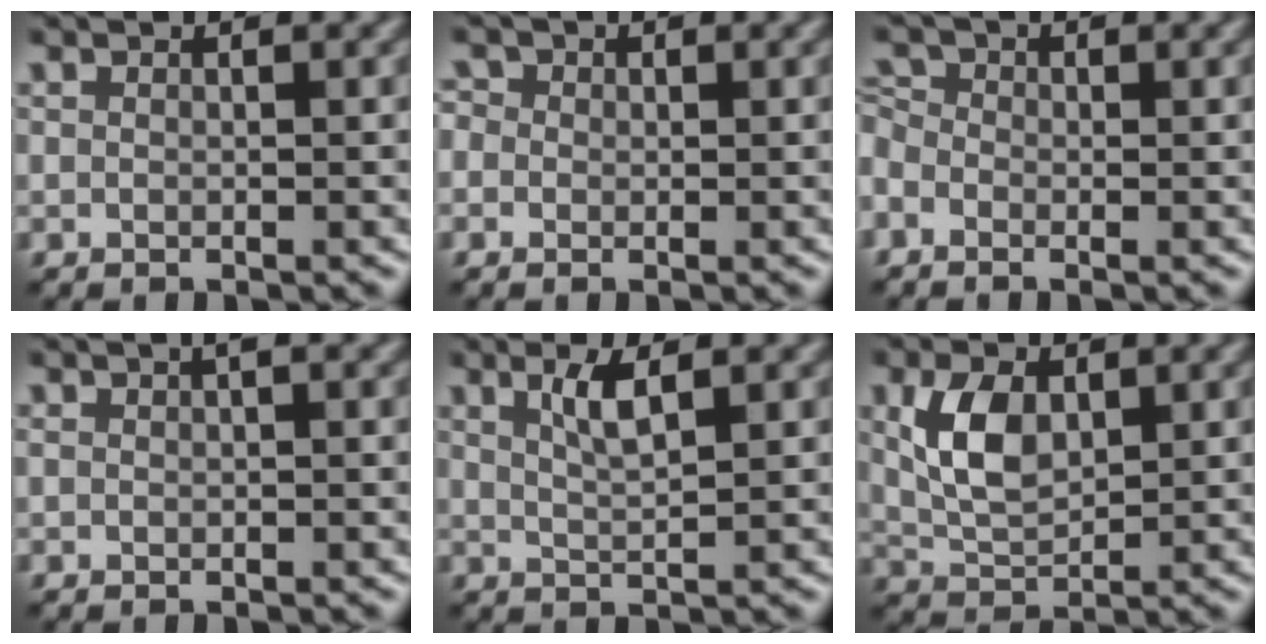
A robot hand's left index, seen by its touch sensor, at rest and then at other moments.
{"total": 1.3, "force": [0.1, 1.2, 0.3], "torque": [-0.004, 0.008, -0.013]}
{"total": 2.0, "force": [-0.7, 1.6, 0.9], "torque": [-0.025, 0.008, -0.016]}
{"total": 0.7, "force": [0.1, 0.3, 0.7], "torque": [-0.015, 0.003, 0.003]}
{"total": 2.4, "force": [0.9, 0.6, 2.1], "torque": [-0.039, -0.001, 0.018]}
{"total": 4.4, "force": [0.9, 2.7, 3.4], "torque": [-0.078, 0.003, 0.023]}